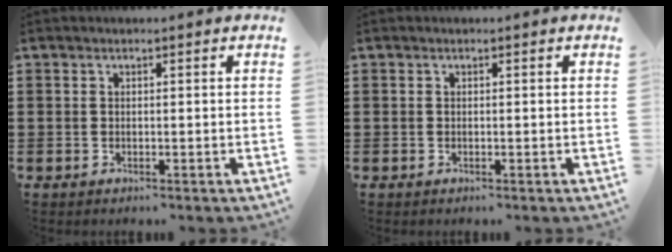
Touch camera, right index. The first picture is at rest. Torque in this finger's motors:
{"motor_torque": [0.00, 0.01, 0.00, -0.01]}